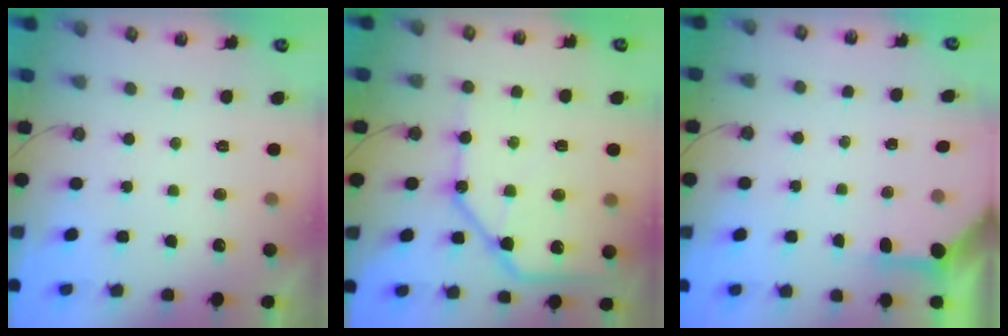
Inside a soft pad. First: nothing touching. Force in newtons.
{"total": 15.4, "press": 15.2, "slide": 2.2}
{"total": 3.8, "press": 3.8, "slide": 0.4}